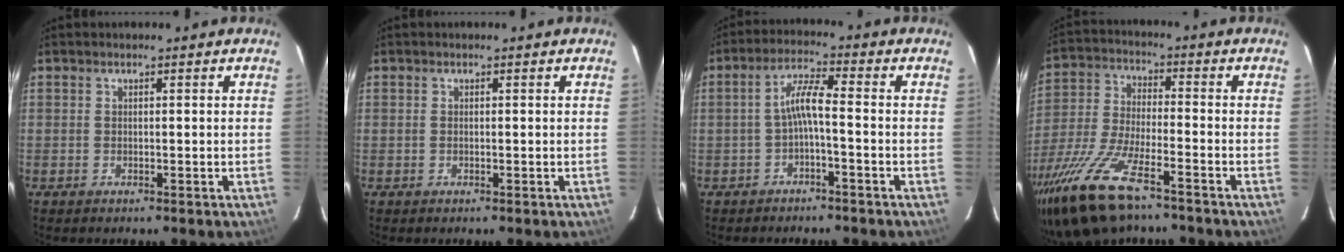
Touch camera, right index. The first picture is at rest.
{"total": 0.0}
{"total": 4.5, "force": [-1.6, 0.3, 4.2], "torque": [-0.093, 0.013, -0.030]}
{"total": 18.7, "force": [-13.0, 5.7, 12.2], "torque": [-0.268, -0.046, -0.248]}